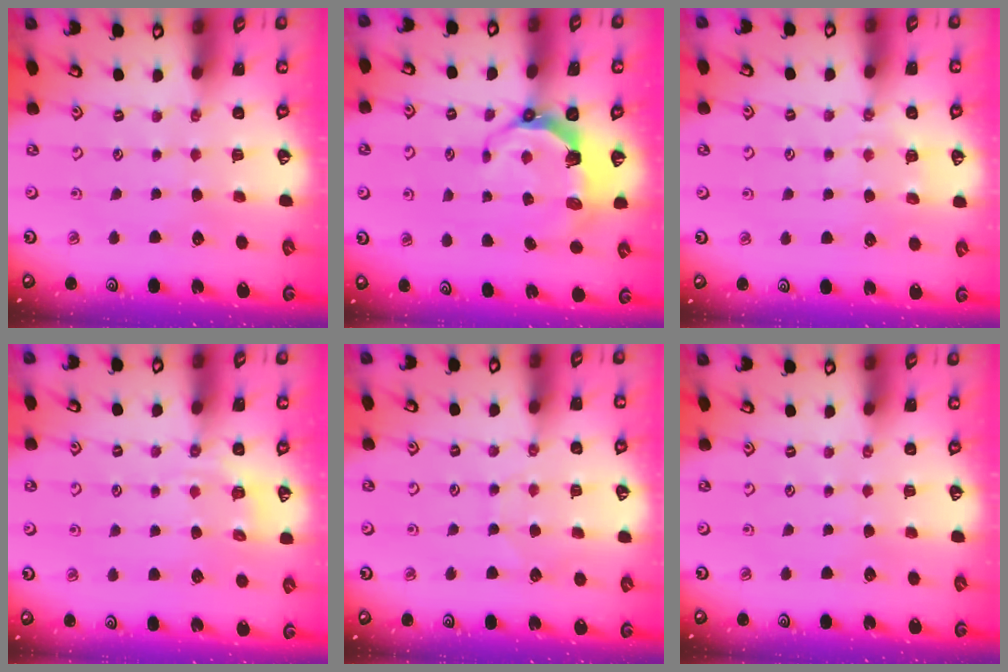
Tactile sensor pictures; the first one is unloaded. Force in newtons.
{"total": 6.5, "press": 4.9, "slide": 4.2}
{"total": 5.8, "press": 5.8, "slide": 0.1}
{"total": 4.3, "press": 4.0, "slide": 1.5}
{"total": 5.5, "press": 5.5, "slide": 0.5}
{"total": 0.0}